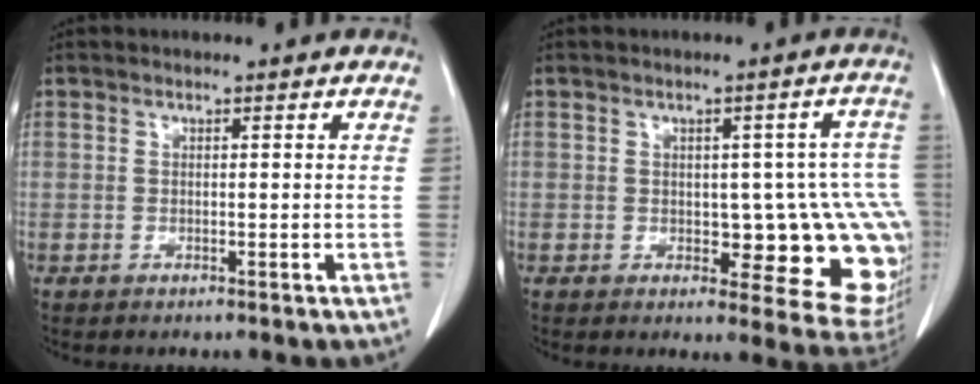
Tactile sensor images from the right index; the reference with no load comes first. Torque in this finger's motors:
{"motor_torque": [0.26, 0.09, 0.18, 0.04]}